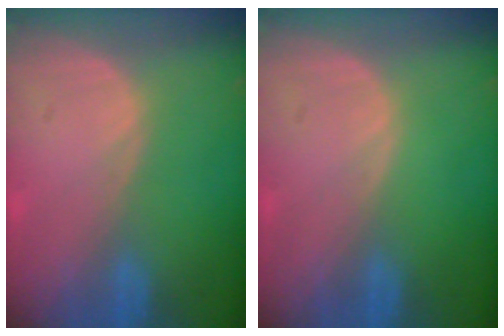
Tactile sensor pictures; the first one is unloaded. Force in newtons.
{"total": 0.0}